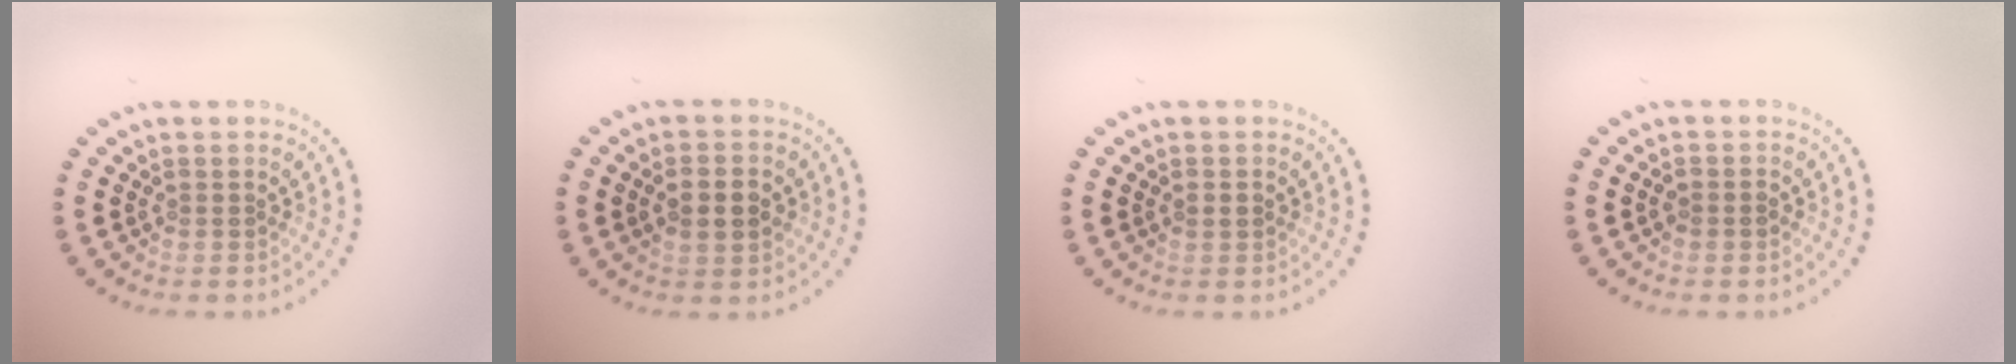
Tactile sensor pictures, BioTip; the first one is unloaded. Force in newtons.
{"total": 2.9, "press": 2.9, "slide": 0.1}
{"total": 1.1, "press": 1.1, "slide": 0.1}
{"total": 1.0, "press": 0.9, "slide": 0.3}